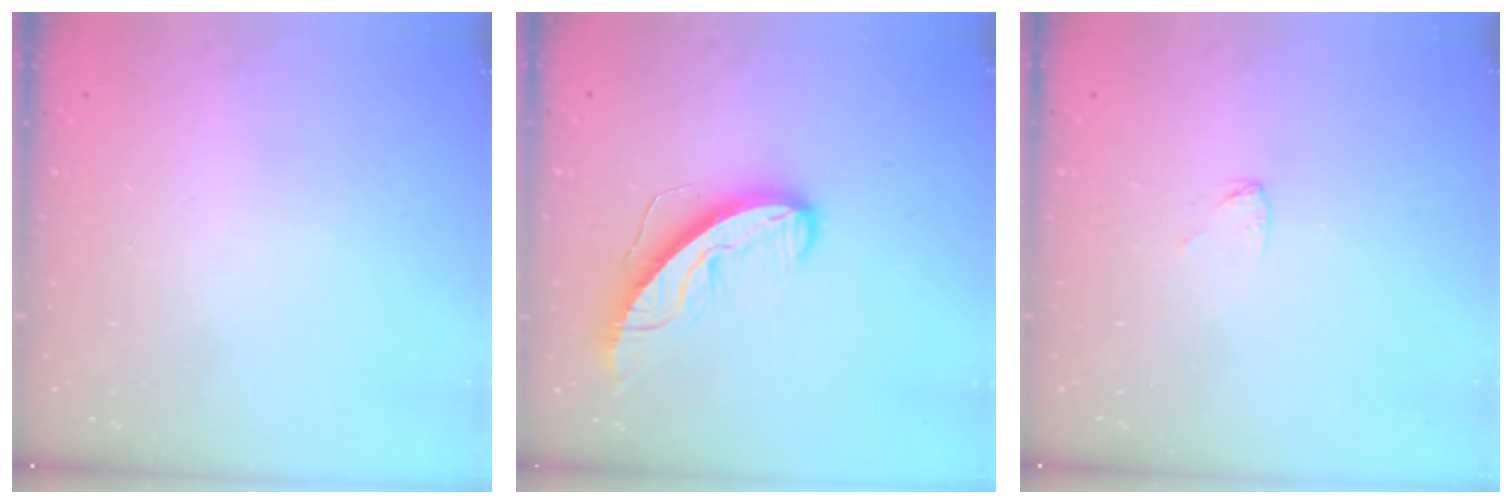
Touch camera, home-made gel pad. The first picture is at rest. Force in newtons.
{"total": 10.9, "press": 10.9, "slide": 1.3}
{"total": 3.4, "press": 3.4, "slide": 0.2}